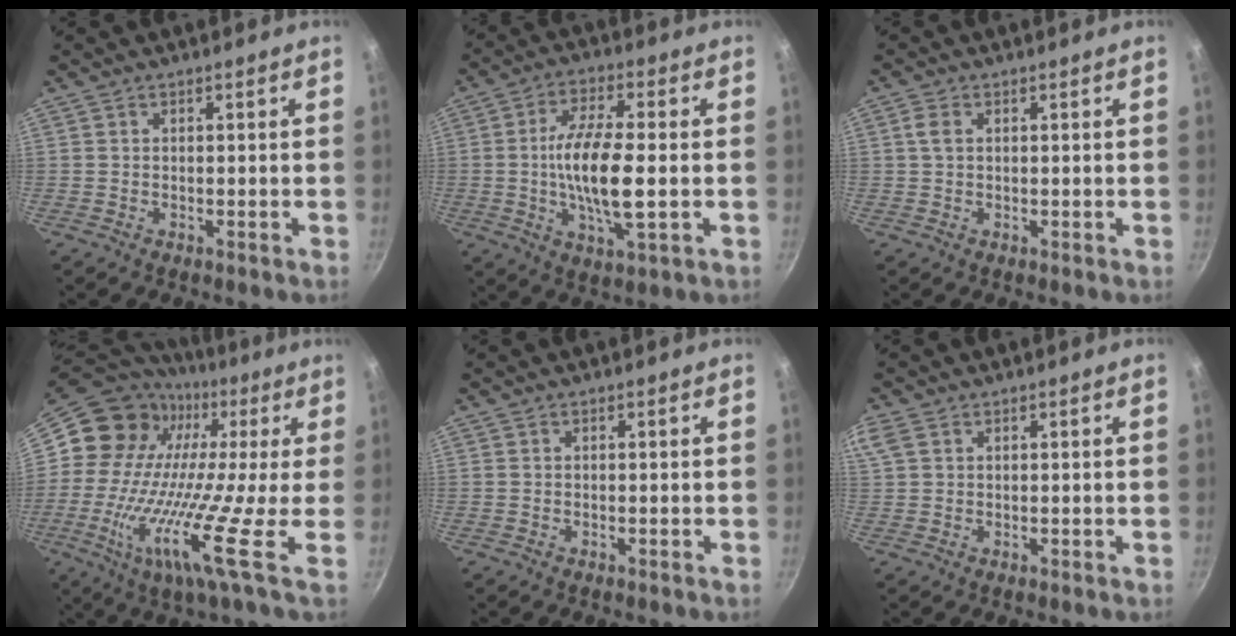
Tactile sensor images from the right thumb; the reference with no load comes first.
{"total": 13.1, "force": [-0.9, 4.3, 12.4], "torque": [-0.236, 0.007, -0.020]}
{"total": 2.1, "force": [0.5, 1.4, 1.5], "torque": [-0.027, 0.001, 0.007]}
{"total": 20.0, "force": [0.4, 8.5, 18.0], "torque": [-0.314, 0.009, -0.022]}
{"total": 0.0}
{"total": 3.7, "force": [1.6, 2.4, 2.3], "torque": [-0.054, 0.010, 0.037]}